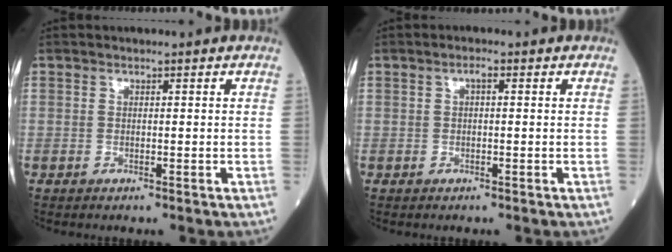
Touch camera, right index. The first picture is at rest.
{"total": 1.0, "force": [0.2, 0.3, 1.0], "torque": [-0.016, 0.004, 0.001]}